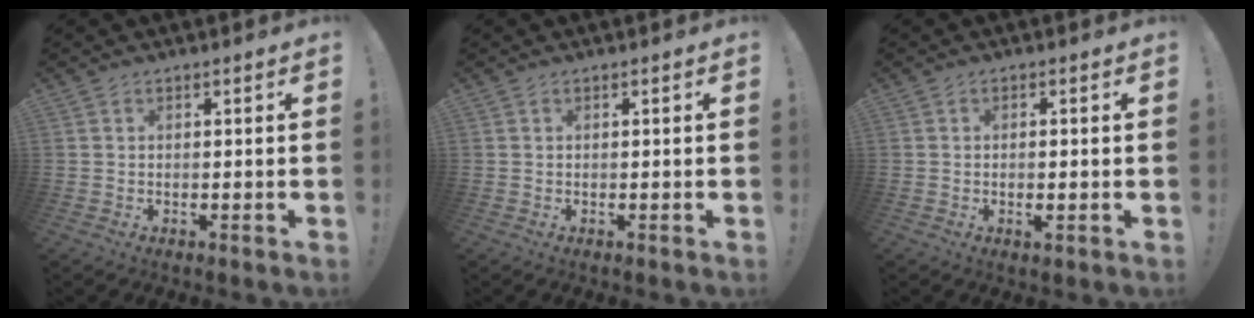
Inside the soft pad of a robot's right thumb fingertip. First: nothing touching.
{"total": 0.0}
{"total": 1.7, "force": [-0.5, 0.3, 1.6], "torque": [-0.028, 0.000, -0.008]}